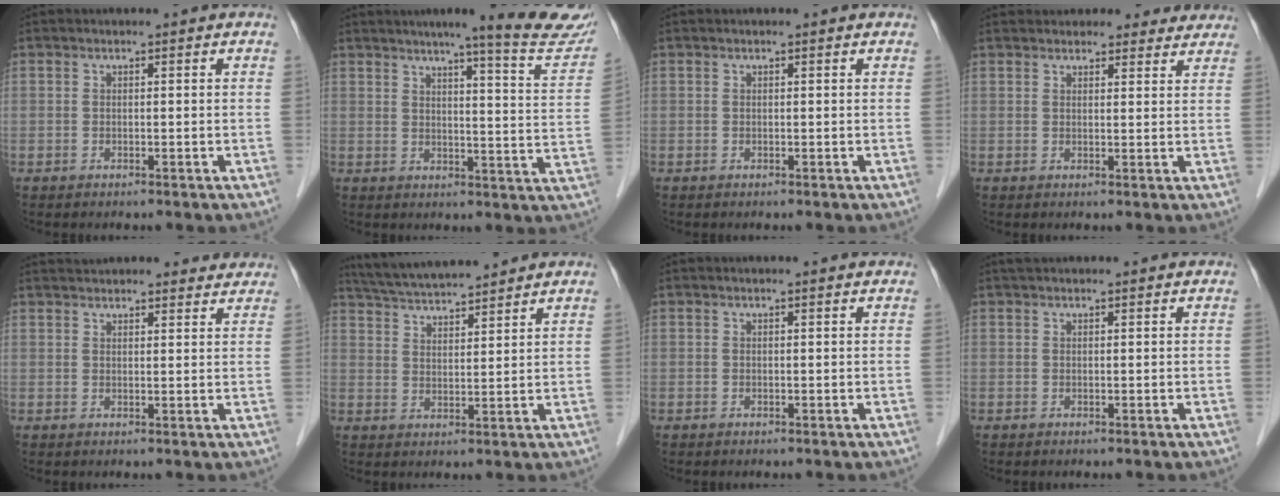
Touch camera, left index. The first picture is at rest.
{"total": 15.2, "force": [12.9, -0.3, 8.1], "torque": [-0.096, -0.042, 0.141]}
{"total": 0.0}
{"total": 11.7, "force": [10.7, 3.9, 2.6], "torque": [-0.007, 0.029, 0.124]}
{"total": 11.5, "force": [10.8, 2.6, 2.9], "torque": [-0.025, 0.029, 0.132]}
{"total": 11.1, "force": [10.3, 0.7, 4.2], "torque": [-0.079, 0.024, 0.171]}
{"total": 0.9, "force": [0.8, -0.1, 0.3], "torque": [-0.015, 0.004, 0.012]}
{"total": 1.8, "force": [1.7, 0.3, 0.6], "torque": [-0.010, 0.020, 0.030]}